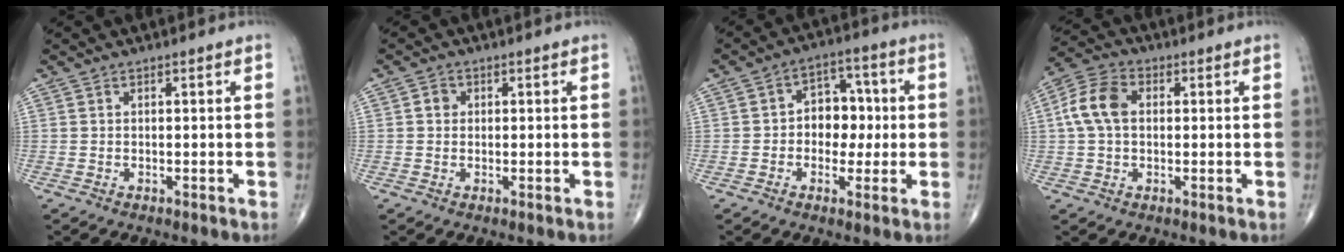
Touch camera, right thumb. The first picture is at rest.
{"total": 1.7, "force": [0.2, 1.6, 0.7], "torque": [-0.004, 0.003, 0.000]}
{"total": 8.6, "force": [-0.1, 6.5, 5.7], "torque": [-0.033, 0.024, -0.010]}
{"total": 8.3, "force": [1.0, 5.6, 6.1], "torque": [-0.125, 0.023, 0.013]}